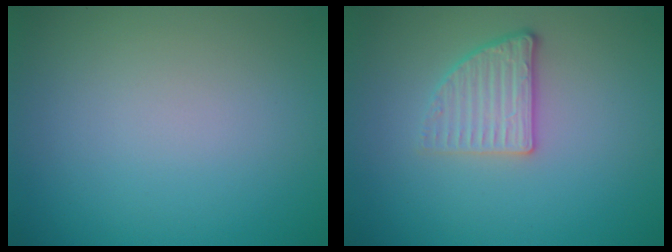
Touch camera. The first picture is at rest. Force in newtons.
{"total": 2.6, "press": 2.4, "slide": 1.2}